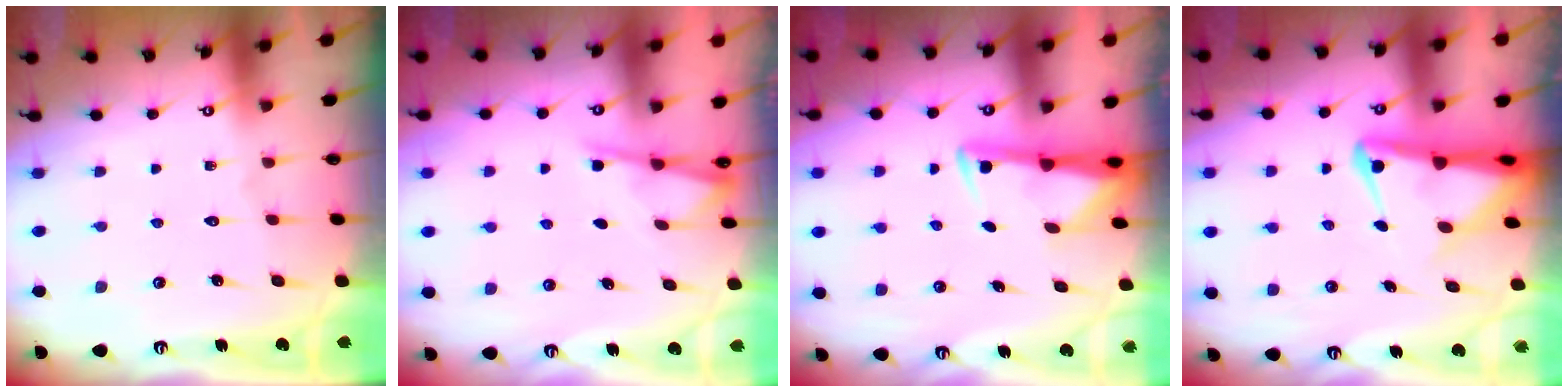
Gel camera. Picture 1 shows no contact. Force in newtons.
{"total": 2.5, "press": 2.4, "slide": 0.4}
{"total": 3.0, "press": 2.9, "slide": 0.5}
{"total": 4.8, "press": 4.6, "slide": 1.2}